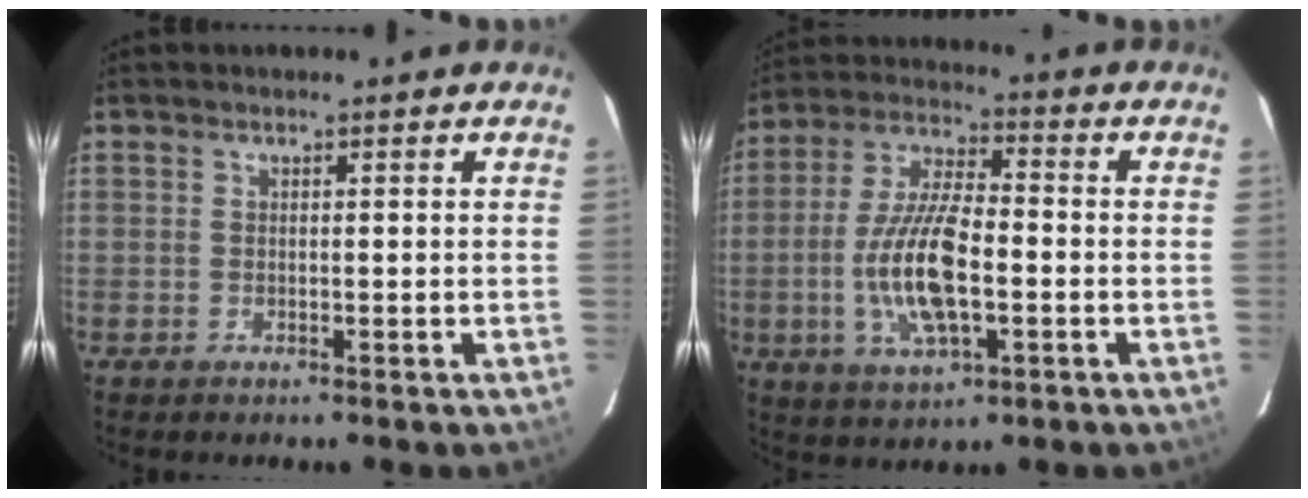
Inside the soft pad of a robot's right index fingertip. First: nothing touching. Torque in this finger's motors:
{"motor_torque": [2.14, 0.00, 1.05, 0.21]}